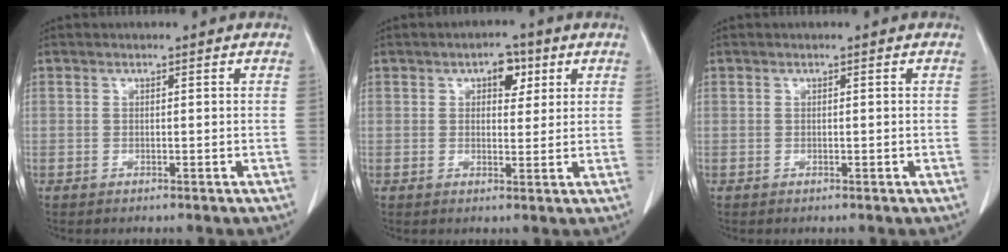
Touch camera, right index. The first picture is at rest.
{"total": 4.0, "force": [1.9, 2.2, 2.8], "torque": [-0.037, 0.010, 0.026]}
{"total": 0.0}